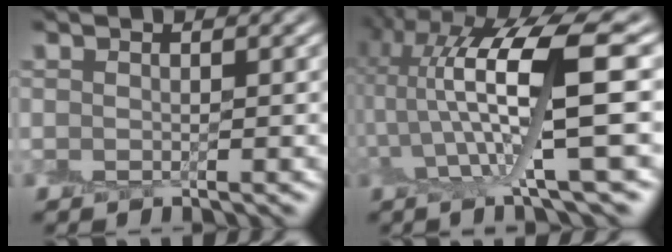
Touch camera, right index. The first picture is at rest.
{"total": 12.0, "force": [2.6, 2.4, 11.5], "torque": [-0.203, 0.014, 0.056]}